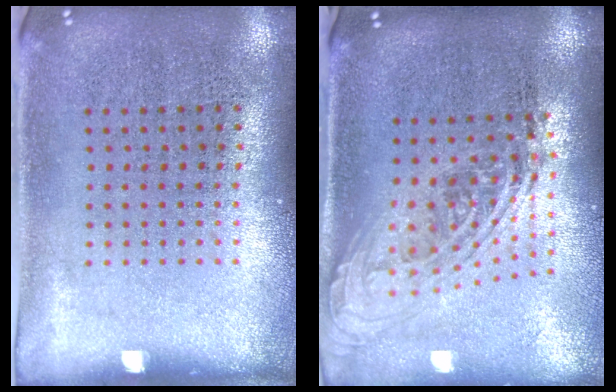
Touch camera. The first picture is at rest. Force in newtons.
{"total": 2.2, "press": 1.6, "slide": 1.5}